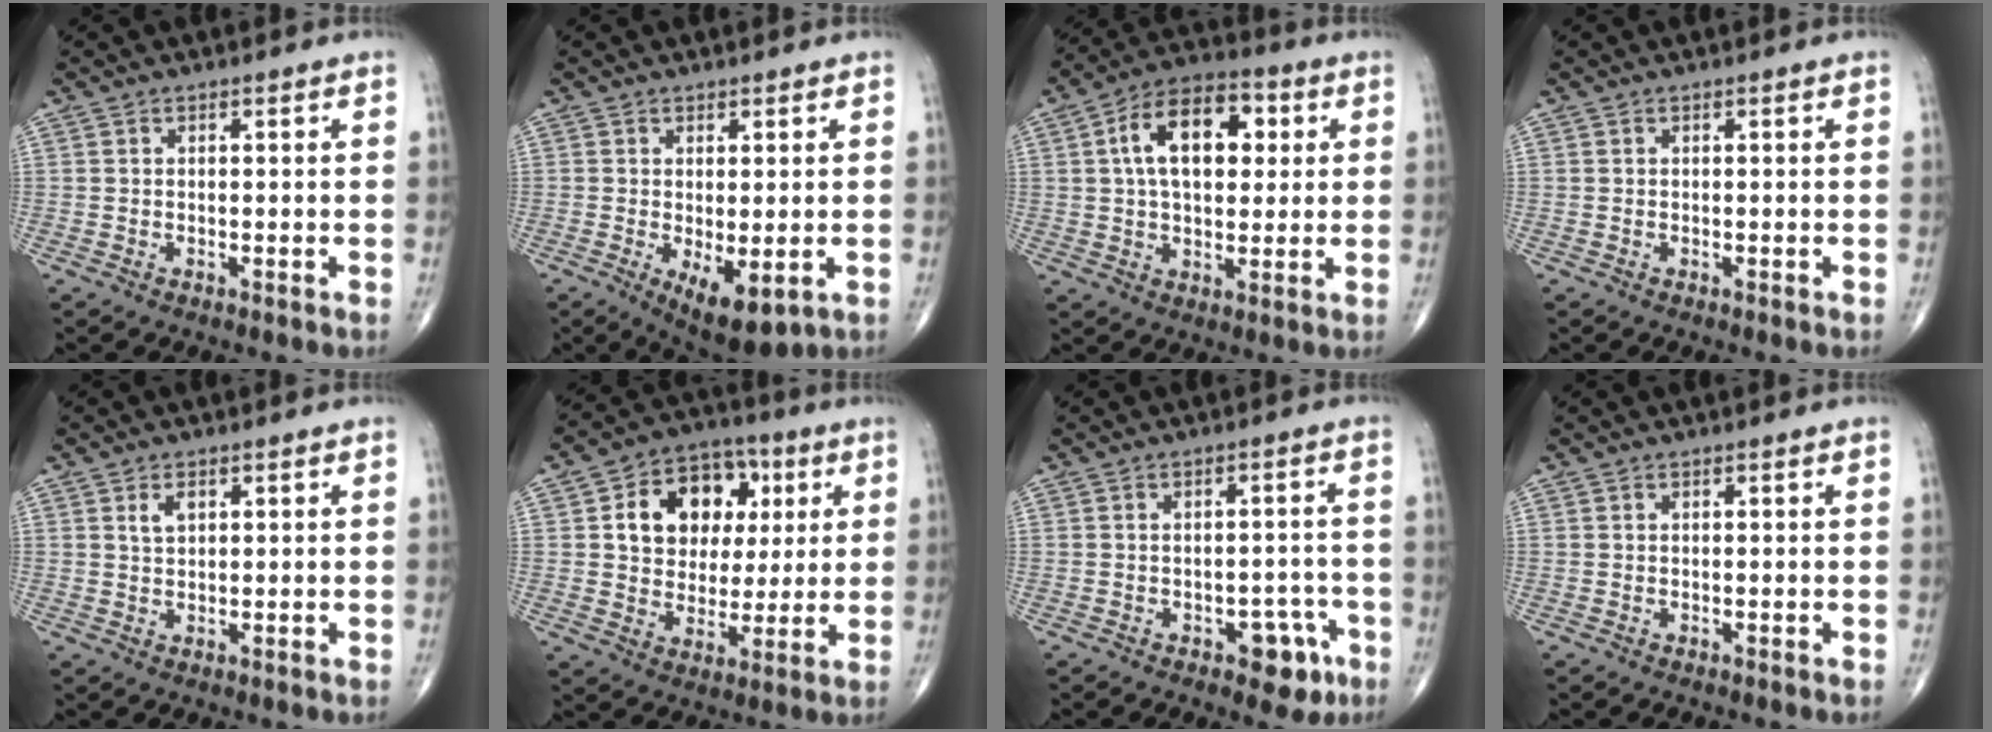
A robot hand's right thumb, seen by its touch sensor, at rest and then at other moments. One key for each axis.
{"total": 7.9, "fx": -2.0, "fy": 3.4, "fz": 6.8, "tx": -0.101, "ty": -0.018, "tz": -0.019}
{"total": 14.6, "fx": 3.2, "fy": 8.6, "fz": 11.3, "tx": -0.159, "ty": 0.014, "tz": 0.045}
{"total": 0.0}
{"total": 2.4, "fx": 1.0, "fy": 1.4, "fz": 1.7, "tx": -0.027, "ty": -0.002, "tz": 0.021}
{"total": 15.1, "fx": 3.9, "fy": 11.7, "fz": 8.8, "tx": -0.097, "ty": 0.007, "tz": 0.064}
{"total": 6.3, "fx": -3.2, "fy": 3.5, "fz": 4.2, "tx": -0.025, "ty": 0.025, "tz": -0.036}
{"total": 0.0}